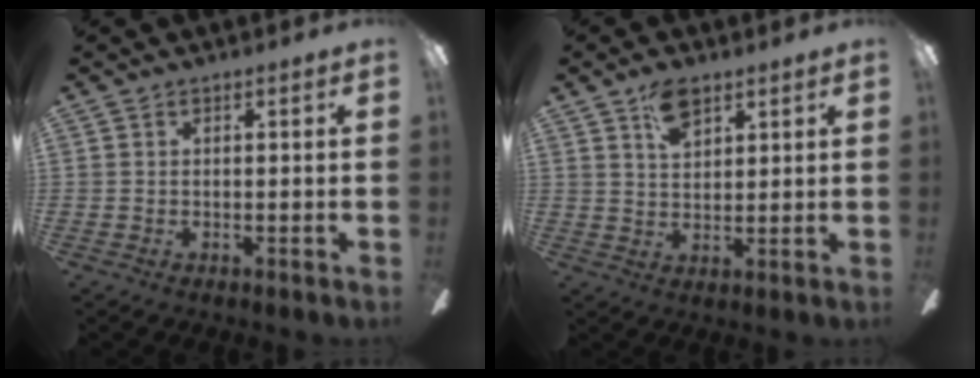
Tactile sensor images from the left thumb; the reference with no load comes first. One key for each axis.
{"total": 6.7, "fx": 4.1, "fy": 3.8, "fz": 3.7, "tx": -0.061, "ty": -0.004, "tz": 0.074}